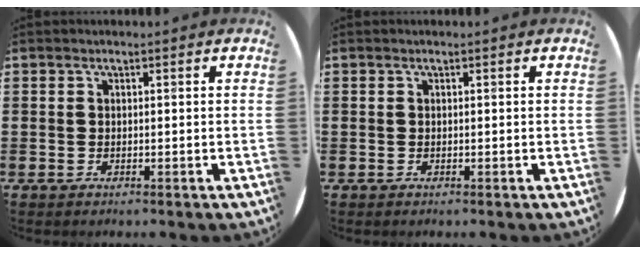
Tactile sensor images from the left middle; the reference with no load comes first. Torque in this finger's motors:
{"motor_torque": [-0.01, 0.00, 0.00, 0.00]}